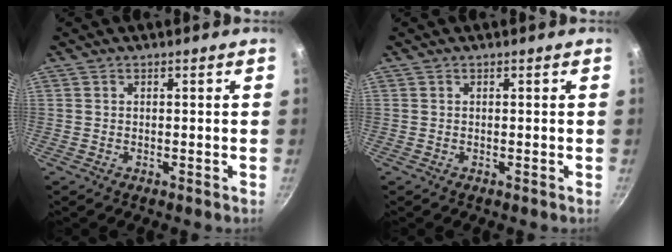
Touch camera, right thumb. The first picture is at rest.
{"total": 0.0}